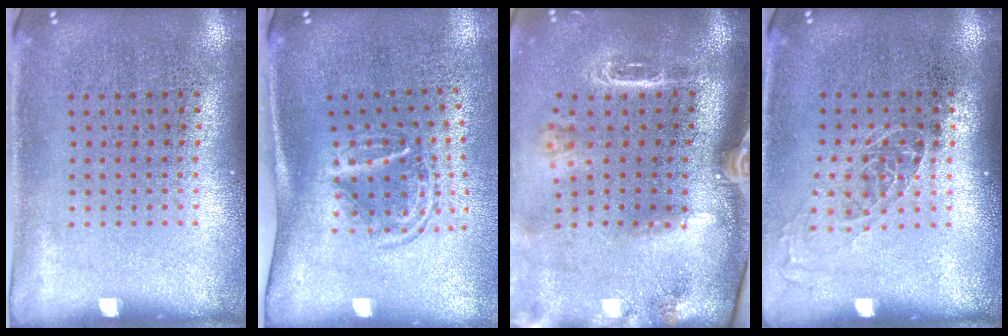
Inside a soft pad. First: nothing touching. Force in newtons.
{"total": 1.7, "press": 1.1, "slide": 1.3}
{"total": 2.6, "press": 1.9, "slide": 1.7}
{"total": 1.0, "press": 0.9, "slide": 0.5}